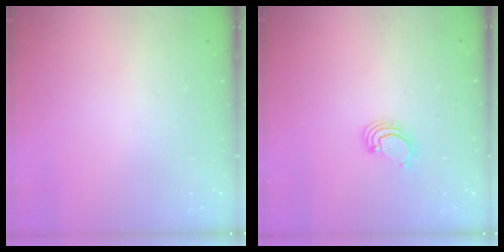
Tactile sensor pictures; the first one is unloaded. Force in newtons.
{"total": 2.6, "press": 2.6, "slide": 0.3}